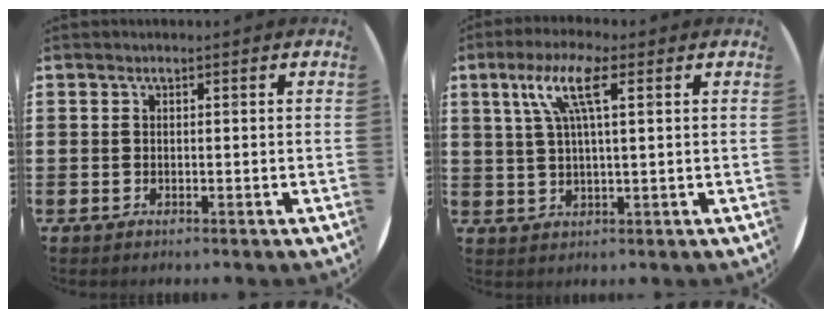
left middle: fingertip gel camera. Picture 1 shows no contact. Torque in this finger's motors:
{"motor_torque": [1.93, -0.21, 0.32, 0.14]}